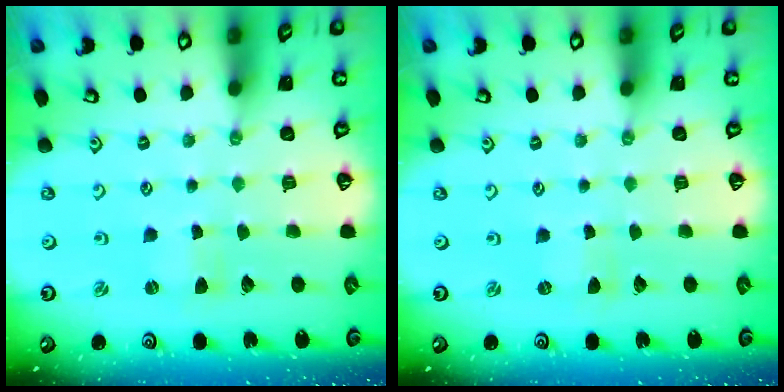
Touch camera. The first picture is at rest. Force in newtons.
{"total": 0.0}